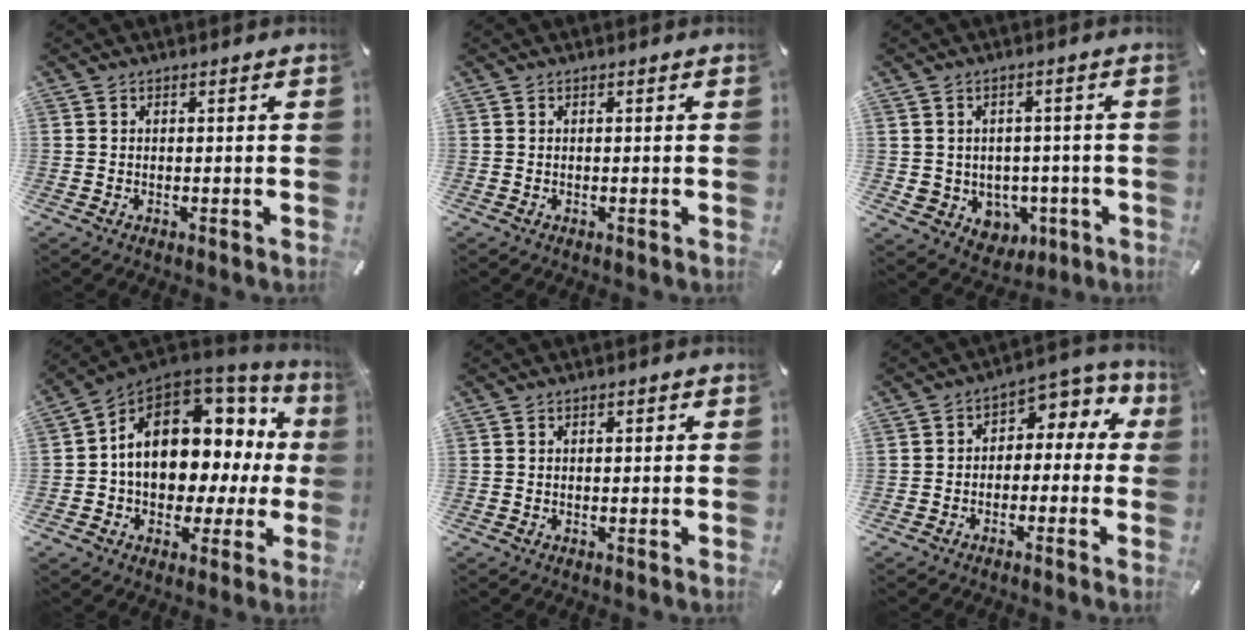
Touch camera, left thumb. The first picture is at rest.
{"total": 0.0}
{"total": 6.9, "force": [1.0, 6.7, 1.3], "torque": [-0.026, -0.017, 0.028]}
{"total": 14.2, "force": [2.8, 10.6, 9.0], "torque": [-0.133, -0.026, 0.052]}
{"total": 0.8, "force": [0.0, 0.5, 0.6], "torque": [-0.011, 0.004, -0.002]}
{"total": 5.2, "force": [-0.7, 4.2, 3.0], "torque": [-0.041, 0.011, -0.020]}